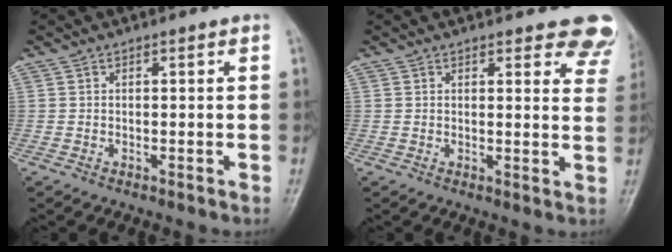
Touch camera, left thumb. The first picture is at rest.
{"total": 9.4, "force": [7.7, 3.1, 4.3], "torque": [-0.006, -0.034, 0.067]}